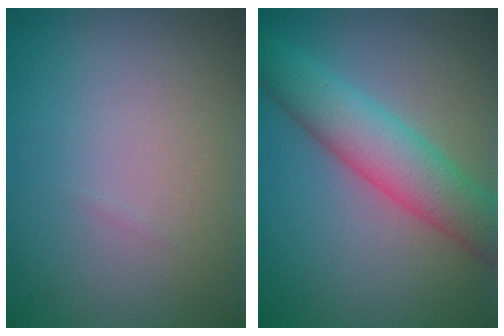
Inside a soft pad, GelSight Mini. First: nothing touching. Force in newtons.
{"total": 6.1, "press": 6.1, "slide": 0.1}